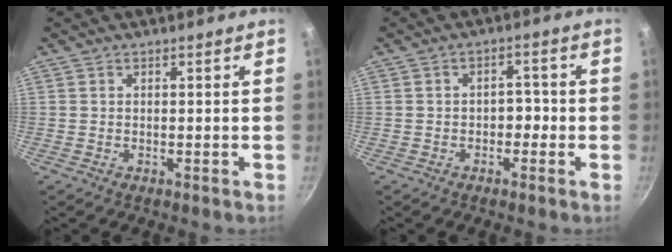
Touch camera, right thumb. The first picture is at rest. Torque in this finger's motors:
{"motor_torque": [-0.30, 0.10, 0.16, 0.44, -0.08]}